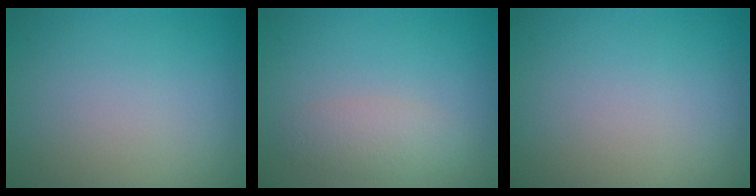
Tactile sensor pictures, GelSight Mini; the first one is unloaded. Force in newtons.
{"total": 2.2, "press": 2.2, "slide": 0.1}
{"total": 0.0}